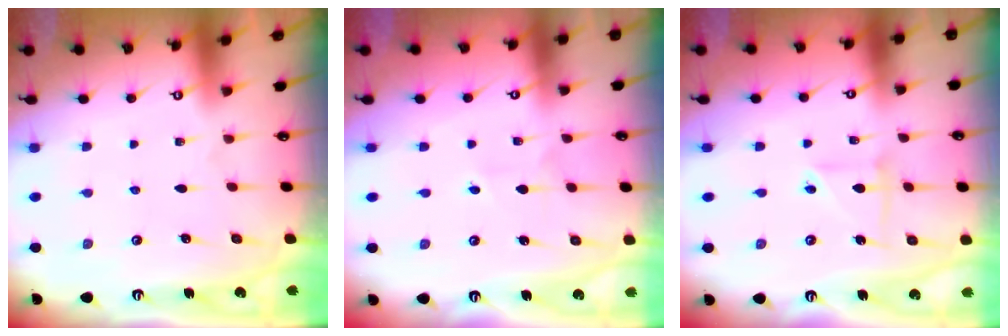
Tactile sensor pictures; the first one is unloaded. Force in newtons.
{"total": 2.1, "press": 2.1, "slide": 0.2}
{"total": 3.5, "press": 3.4, "slide": 0.8}